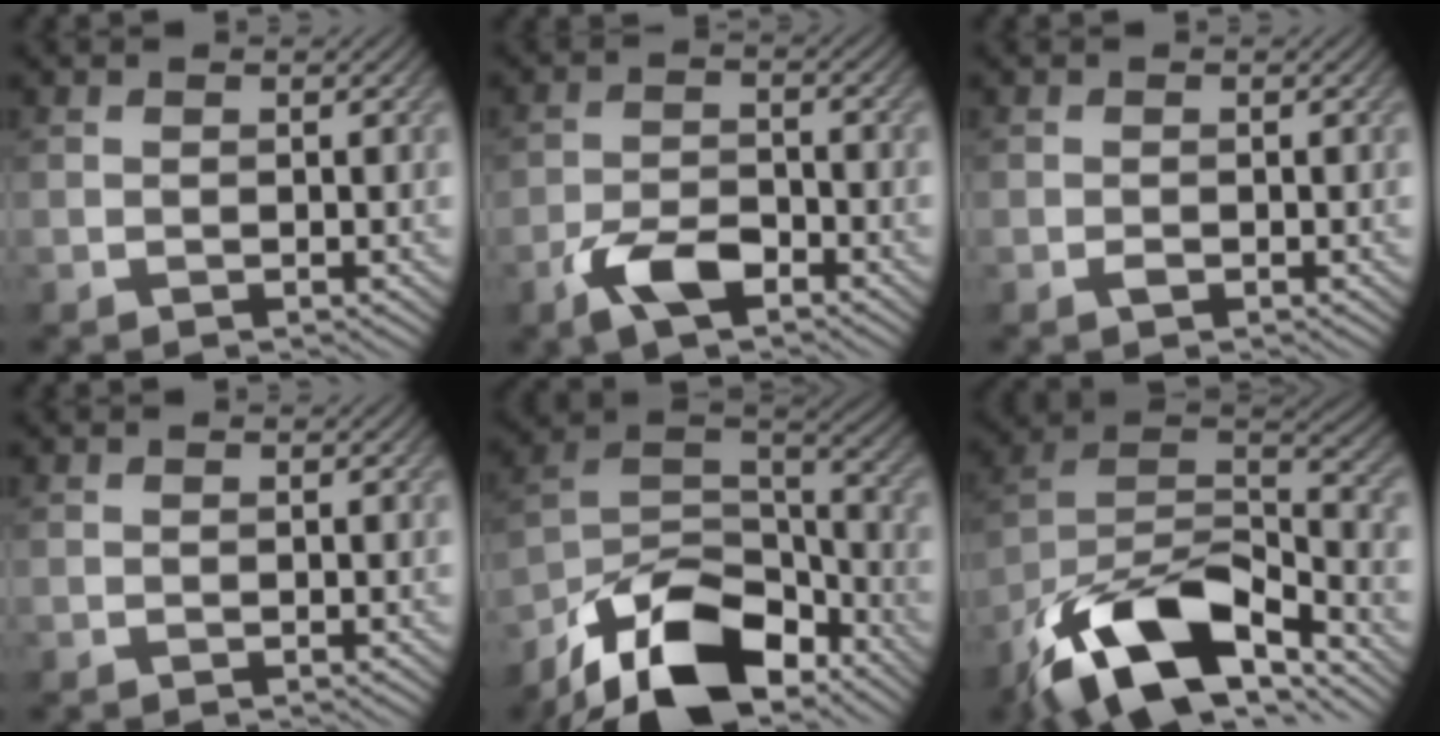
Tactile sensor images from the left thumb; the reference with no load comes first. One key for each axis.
{"total": 5.5, "fx": -3.4, "fy": 2.5, "fz": 3.5, "tx": -0.071, "ty": -0.001, "tz": -0.072}
{"total": 0.7, "fx": -0.4, "fy": 0.4, "fz": 0.4, "tx": -0.008, "ty": -0.001, "tz": -0.007}
{"total": 0.0}
{"total": 15.7, "fx": -11.3, "fy": 6.8, "fz": 8.5, "tx": -0.191, "ty": -0.019, "tz": -0.202}
{"total": 16.4, "fx": -10.8, "fy": 6.9, "fz": 10.3, "tx": -0.213, "ty": -0.019, "tz": -0.198}